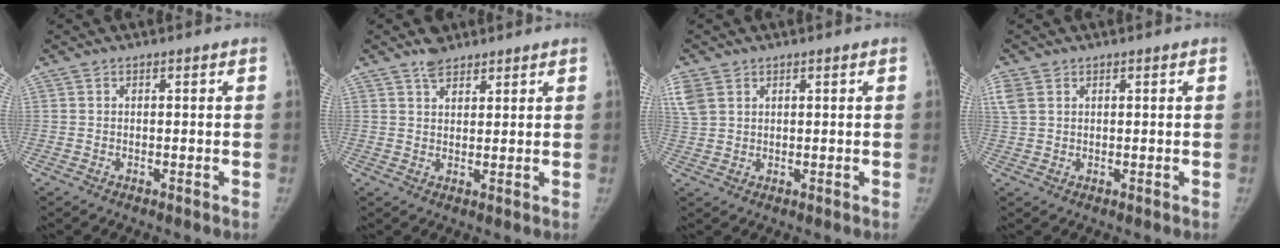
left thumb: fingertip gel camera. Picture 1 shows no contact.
{"total": 3.4, "force": [2.8, 1.8, 1.0], "torque": [-0.001, -0.020, 0.048]}
{"total": 6.4, "force": [3.1, 4.4, 3.5], "torque": [-0.096, 0.008, 0.074]}
{"total": 4.2, "force": [1.9, 2.7, 2.6], "torque": [-0.079, 0.012, 0.046]}